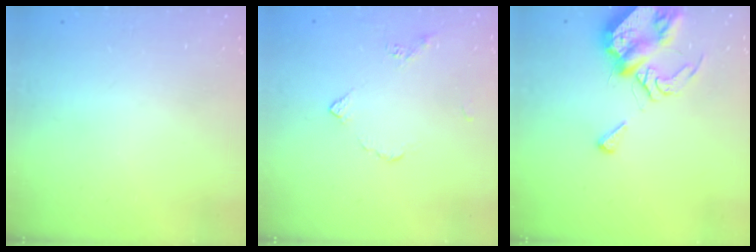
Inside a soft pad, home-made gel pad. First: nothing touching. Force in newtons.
{"total": 3.5, "press": 3.4, "slide": 0.7}
{"total": 8.7, "press": 8.6, "slide": 1.2}